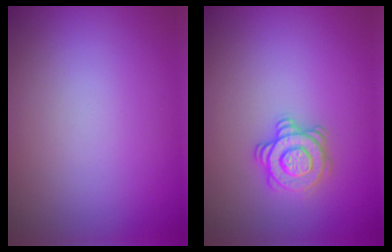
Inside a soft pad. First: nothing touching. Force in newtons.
{"total": 2.8, "press": 2.7, "slide": 0.7}